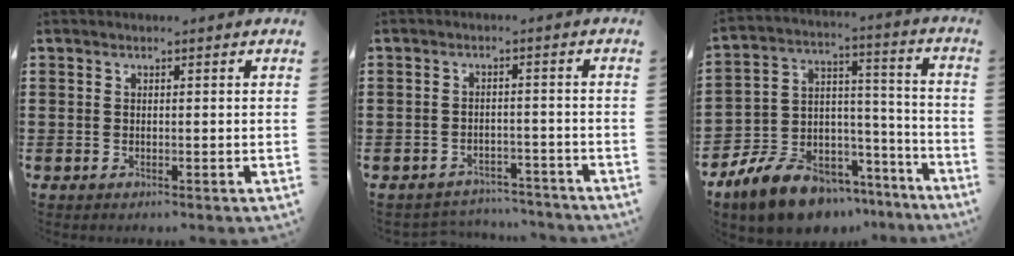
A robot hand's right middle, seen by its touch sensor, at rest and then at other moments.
{"total": 3.1, "force": [-3.0, 0.4, 0.0], "torque": [-0.007, -0.001, -0.065]}
{"total": 11.5, "force": [-9.7, 5.0, 3.7], "torque": [-0.084, 0.034, -0.184]}